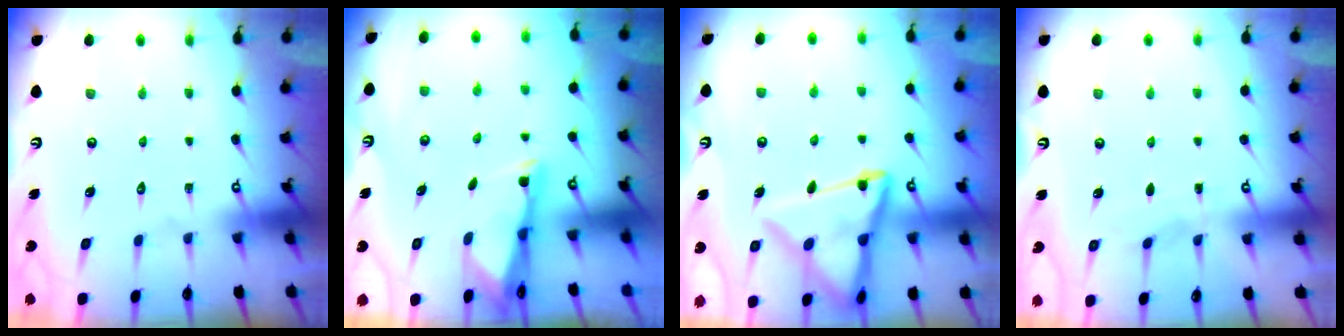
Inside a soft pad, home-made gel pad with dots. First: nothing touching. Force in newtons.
{"total": 2.5, "press": 2.5, "slide": 0.3}
{"total": 16.2, "press": 16.2, "slide": 1.6}
{"total": 3.2, "press": 3.2, "slide": 0.4}